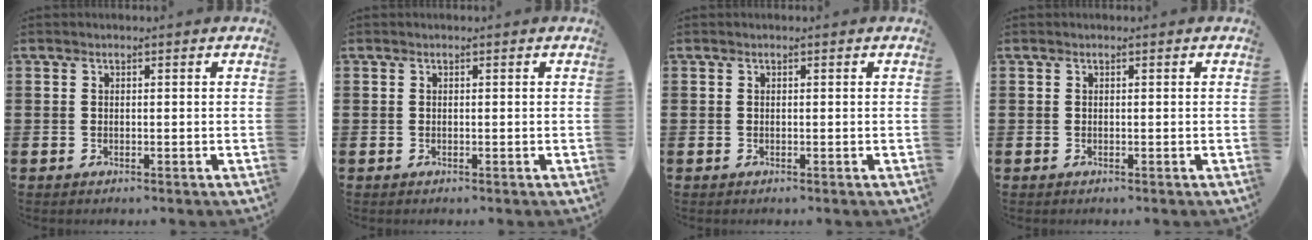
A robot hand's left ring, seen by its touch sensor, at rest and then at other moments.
{"total": 0.0}
{"total": 0.0}
{"total": 0.0}